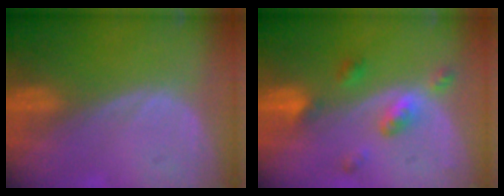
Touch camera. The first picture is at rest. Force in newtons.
{"total": 5.3, "press": 4.6, "slide": 2.6}